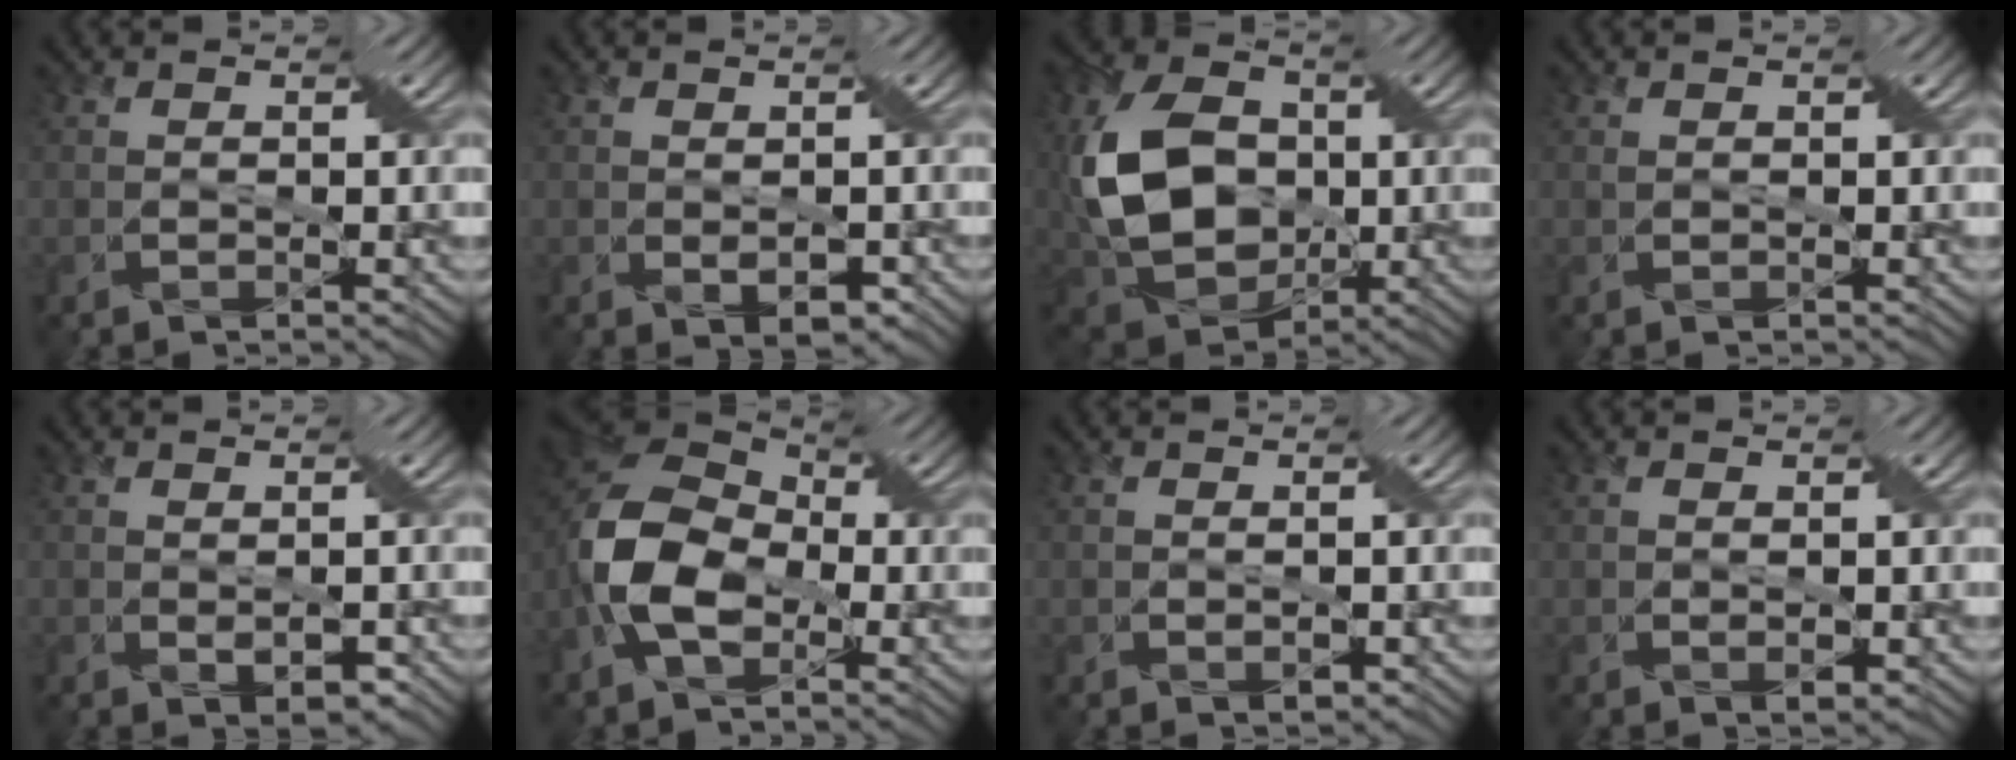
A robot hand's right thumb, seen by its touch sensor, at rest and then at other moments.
{"total": 2.6, "force": [-0.3, 1.6, 2.0], "torque": [-0.038, -0.012, 0.005]}
{"total": 13.0, "force": [-0.1, 9.3, 9.1], "torque": [-0.227, 0.000, -0.001]}
{"total": 0.0}
{"total": 2.3, "force": [-0.3, 1.1, 1.9], "torque": [-0.038, -0.013, 0.003]}
{"total": 10.9, "force": [-3.2, 6.8, 7.9], "torque": [-0.209, -0.010, -0.068]}
{"total": 1.1, "force": [-0.5, 0.5, 0.8], "torque": [-0.011, -0.006, -0.005]}
{"total": 1.4, "force": [-0.2, 0.4, 1.3], "torque": [-0.023, -0.007, 0.002]}